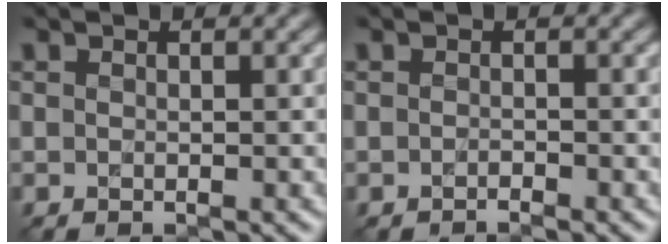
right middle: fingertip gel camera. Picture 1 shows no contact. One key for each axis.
{"total": 0.7, "fx": -0.6, "fy": 0.1, "fz": 0.3, "tx": -0.005, "ty": 0.003, "tz": -0.011}